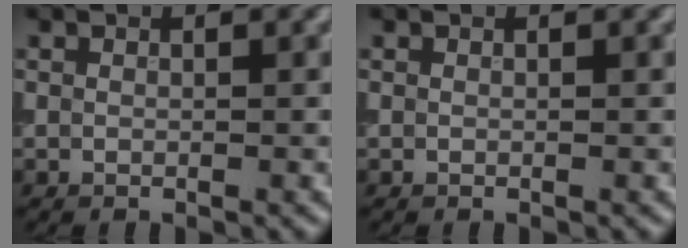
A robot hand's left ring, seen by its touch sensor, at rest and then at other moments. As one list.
[{"total": 0.0}]